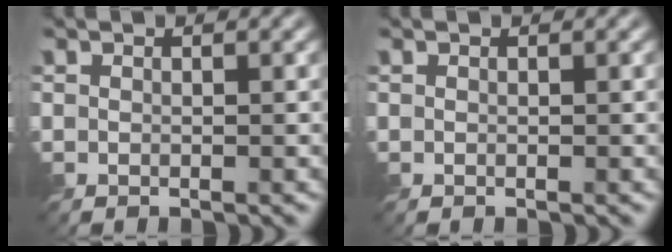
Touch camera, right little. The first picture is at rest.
{"total": 0.0}